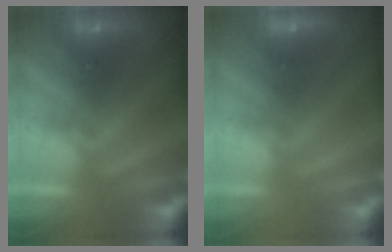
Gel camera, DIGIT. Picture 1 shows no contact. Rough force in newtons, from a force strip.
{"total": 1.8}